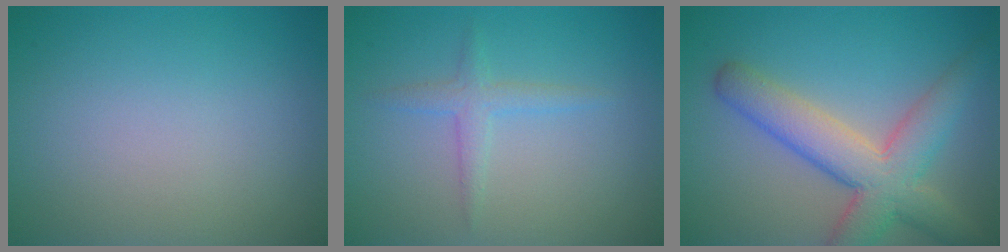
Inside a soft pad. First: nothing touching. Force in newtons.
{"total": 1.7, "press": 1.7, "slide": 0.1}
{"total": 6.8, "press": 6.8, "slide": 0.5}